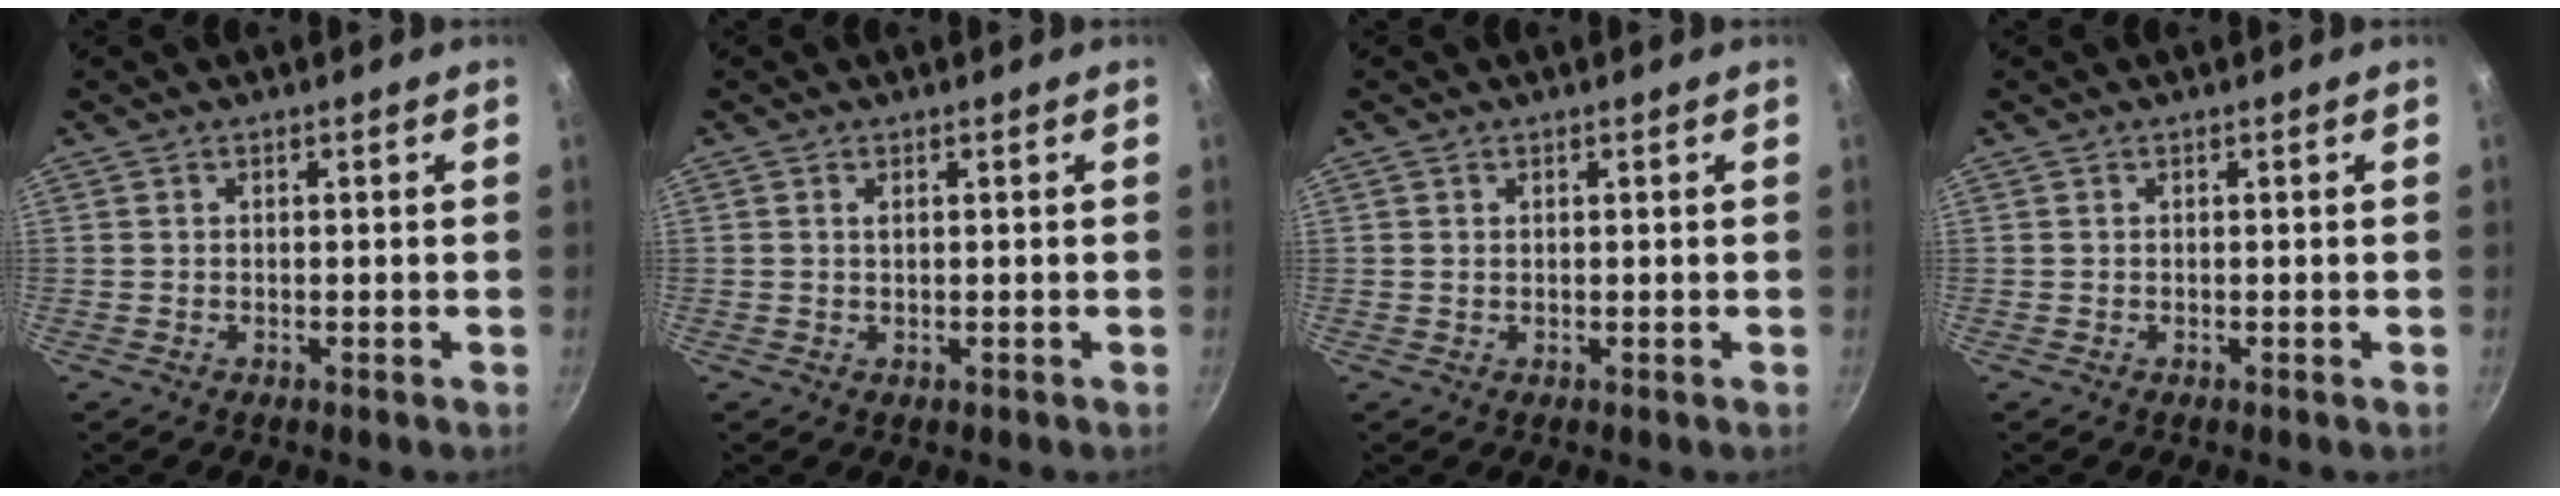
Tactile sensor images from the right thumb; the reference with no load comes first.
{"total": 0.8, "force": [0.2, 0.3, 0.7], "torque": [-0.012, 0.001, 0.004]}
{"total": 0.6, "force": [0.3, 0.5, 0.3], "torque": [-0.006, 0.001, 0.005]}
{"total": 0.0}